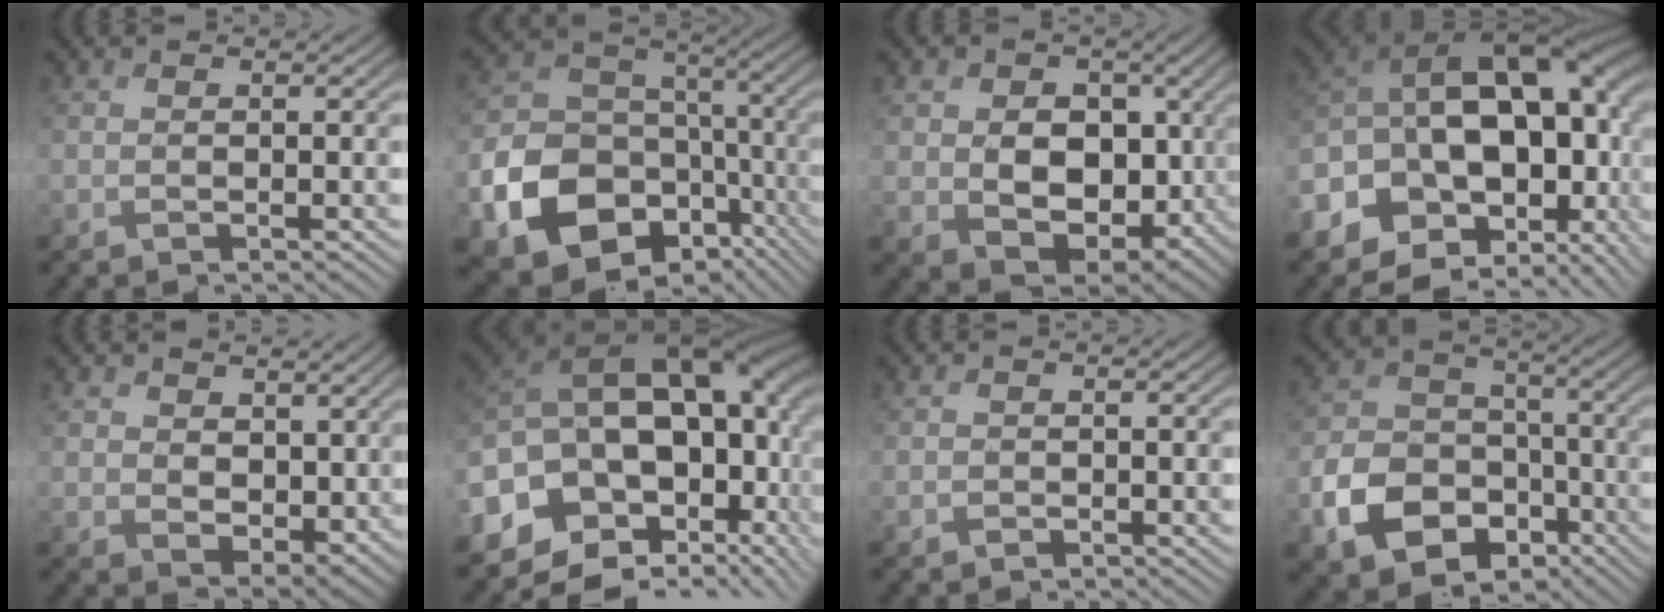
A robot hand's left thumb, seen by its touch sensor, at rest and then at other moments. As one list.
[{"total": 16.0, "force": [-5.8, 12.4, 8.3], "torque": [-0.198, -0.048, -0.090]}, {"total": 11.7, "force": [-0.2, 8.6, 7.9], "torque": [-0.141, -0.021, 0.002]}, {"total": 21.2, "force": [-3.5, 13.5, 15.9], "torque": [-0.304, -0.032, -0.033]}, {"total": 6.8, "force": [3.2, 4.5, 4.0], "torque": [-0.103, -0.011, 0.063]}, {"total": 19.6, "force": [-2.6, 13.0, 14.5], "torque": [-0.256, -0.033, -0.016]}, {"total": 0.6, "force": [-0.2, 0.5, 0.1], "torque": [0.003, -0.003, -0.006]}, {"total": 11.1, "force": [-5.0, 8.3, 5.5], "torque": [-0.130, -0.025, -0.095]}]